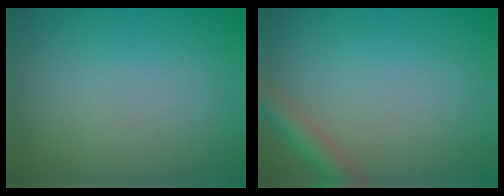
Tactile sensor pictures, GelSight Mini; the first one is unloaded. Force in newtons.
{"total": 3.2, "press": 3.2, "slide": 0.1}